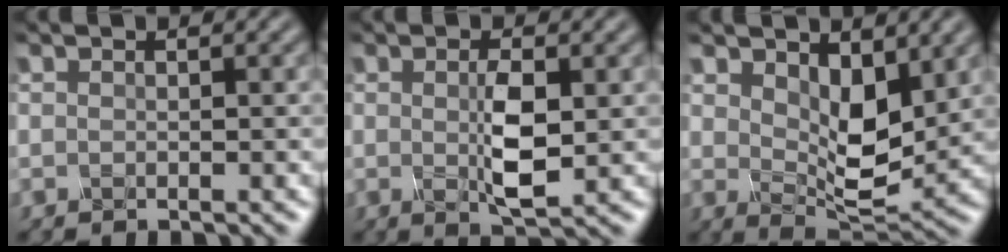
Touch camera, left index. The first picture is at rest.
{"total": 3.1, "force": [0.1, 0.5, 3.0], "torque": [-0.076, -0.004, 0.011]}
{"total": 4.7, "force": [1.7, 2.3, 3.7], "torque": [-0.080, -0.011, 0.042]}